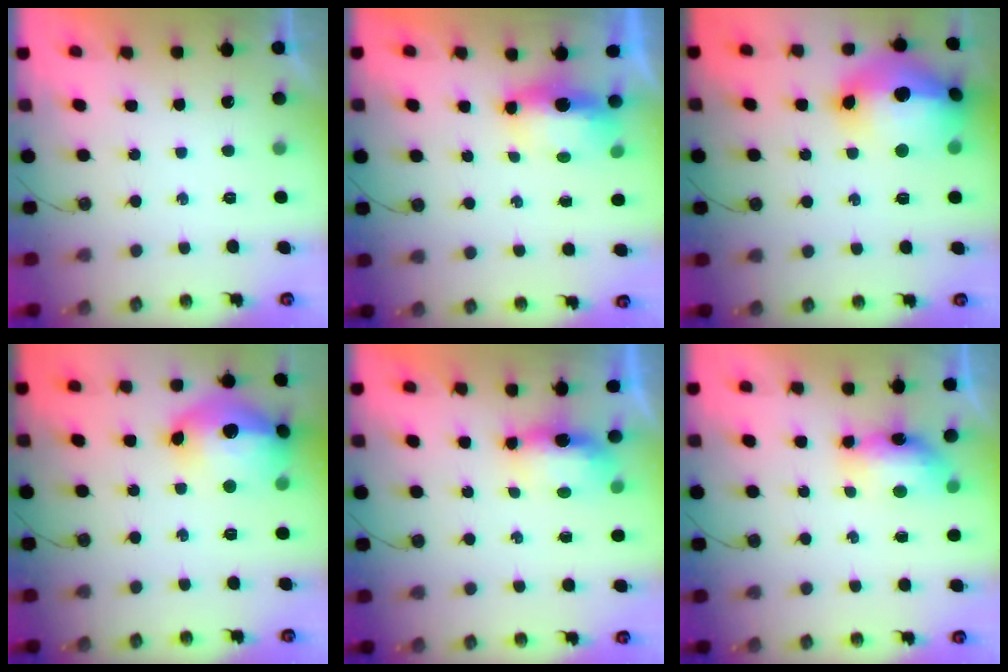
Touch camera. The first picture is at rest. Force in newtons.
{"total": 15.7, "press": 8.7, "slide": 13.1}
{"total": 22.3, "press": 22.2, "slide": 2.3}
{"total": 20.7, "press": 20.6, "slide": 1.4}
{"total": 14.3, "press": 8.2, "slide": 11.7}
{"total": 8.1, "press": 7.8, "slide": 2.3}